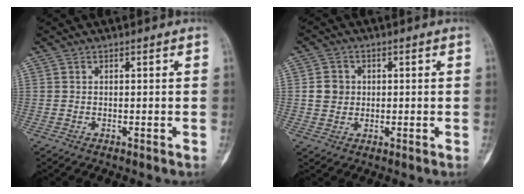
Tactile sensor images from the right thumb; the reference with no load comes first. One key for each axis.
{"total": 4.3, "fx": 0.4, "fy": 4.0, "fz": 1.6, "tx": -0.009, "ty": 0.003, "tz": 0.006}